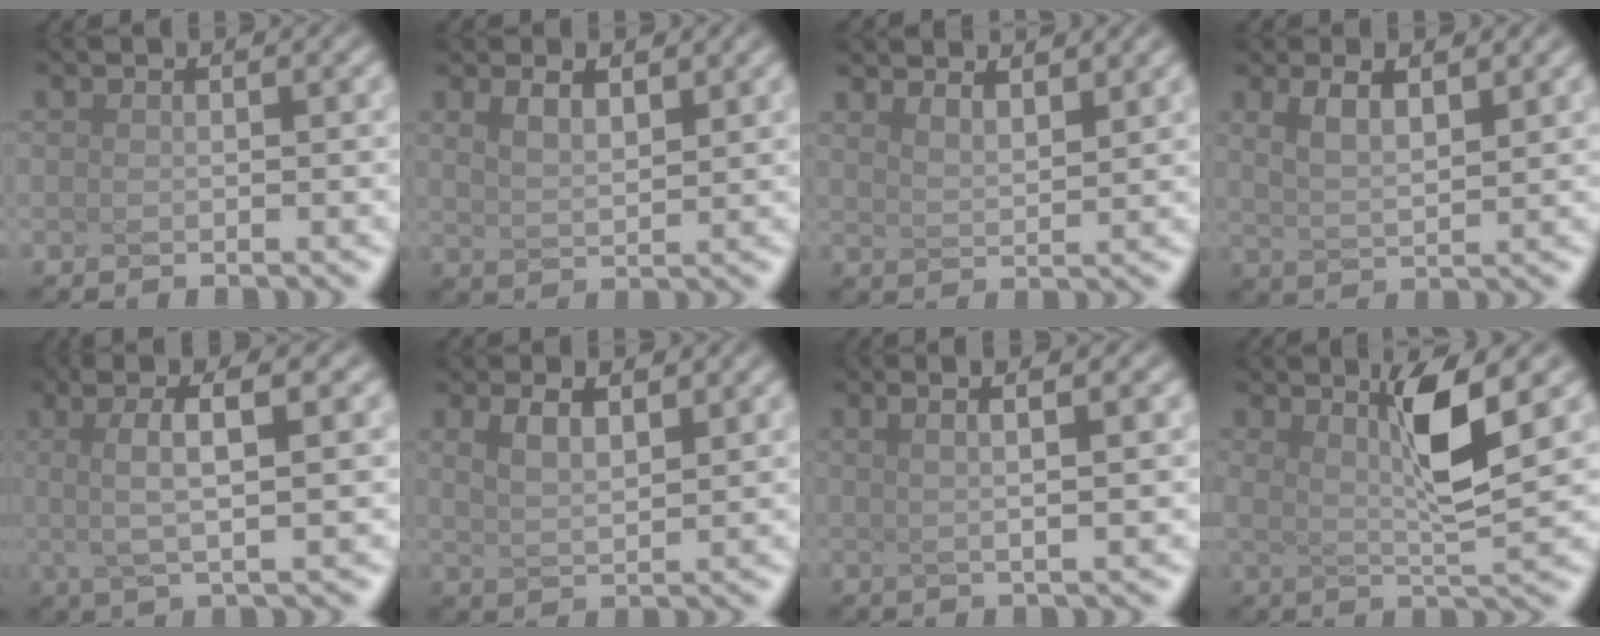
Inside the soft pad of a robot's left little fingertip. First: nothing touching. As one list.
[{"total": 1.2, "force": [0.7, -0.1, 1.0], "torque": [-0.045, 0.001, 0.046]}, {"total": 2.8, "force": [2.7, 0.2, 0.9], "torque": [-0.022, 0.007, 0.053]}, {"total": 1.7, "force": [0.6, -0.1, 1.6], "torque": [-0.062, -0.008, 0.051]}, {"total": 4.3, "force": [0.4, 0.1, 4.3], "torque": [-0.103, 0.007, 0.036]}, {"total": 1.5, "force": [0.6, -0.1, 1.3], "torque": [-0.055, -0.002, 0.048]}, {"total": 3.0, "force": [0.8, 0.0, 2.9], "torque": [-0.062, 0.008, 0.020]}, {"total": 3.3, "force": [0.4, -0.7, 3.2], "torque": [-0.095, -0.014, 0.049]}]